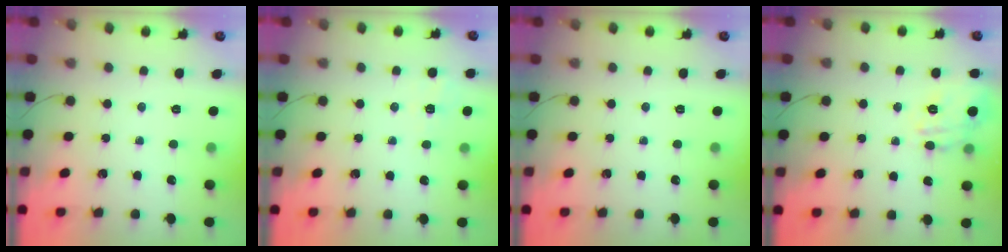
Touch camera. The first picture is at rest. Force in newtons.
{"total": 2.4, "press": 1.8, "slide": 1.6}
{"total": 0.0}
{"total": 6.0, "press": 5.9, "slide": 0.9}